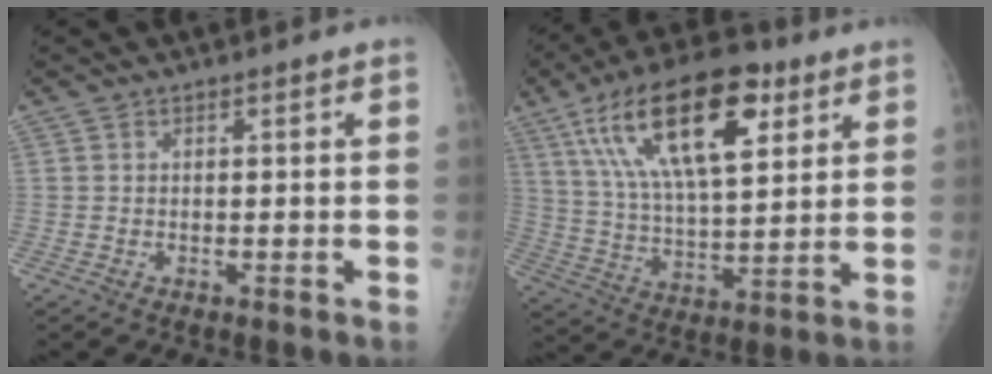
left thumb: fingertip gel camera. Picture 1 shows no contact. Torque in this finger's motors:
{"motor_torque": [2.09, 1.87, 2.03, -0.74, 0.70]}